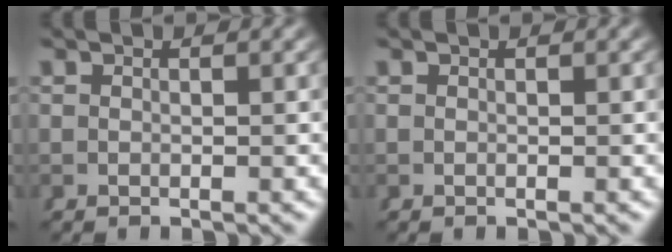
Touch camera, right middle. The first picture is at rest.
{"total": 0.0}